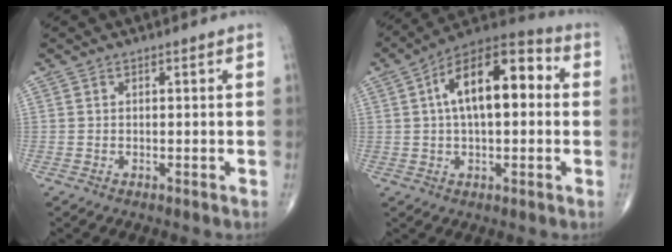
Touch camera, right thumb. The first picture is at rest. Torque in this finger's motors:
{"motor_torque": [-0.03, 0.58, 0.60, 0.02, 0.28]}